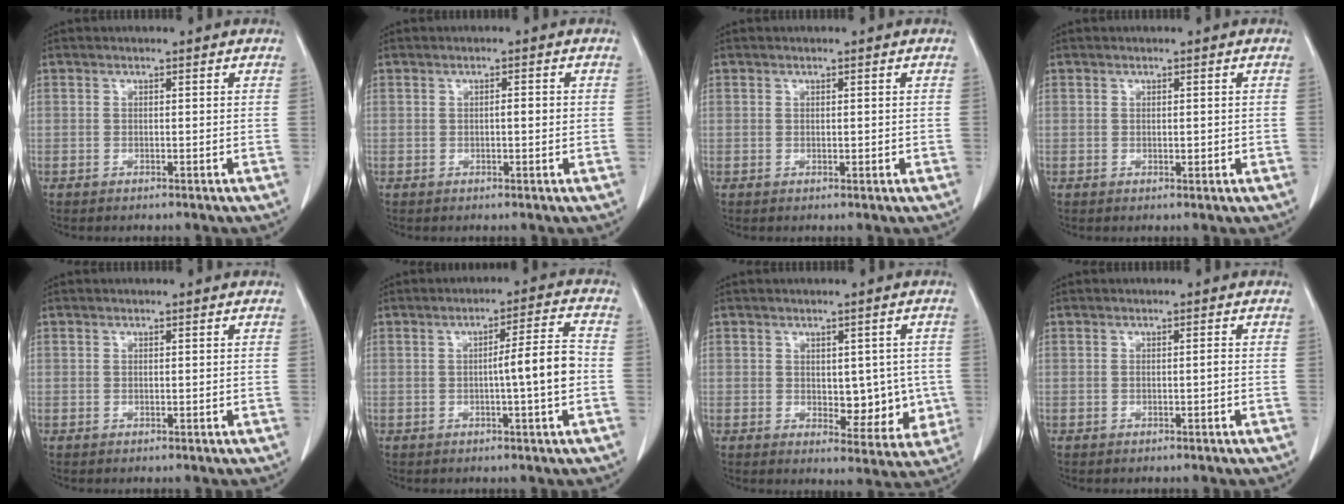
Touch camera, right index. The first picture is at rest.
{"total": 1.4, "force": [-0.1, 0.3, 1.3], "torque": [-0.020, 0.003, -0.001]}
{"total": 0.6, "force": [0.0, 0.3, 0.5], "torque": [-0.006, -0.002, 0.003]}
{"total": 0.8, "force": [0.0, 0.4, 0.7], "torque": [-0.008, -0.002, 0.001]}
{"total": 0.0}
{"total": 6.7, "force": [-1.0, -0.4, 6.6], "torque": [-0.094, 0.009, -0.016]}
{"total": 7.1, "force": [-0.2, 4.0, 5.9], "torque": [-0.054, -0.001, 0.009]}
{"total": 0.6, "force": [-0.2, 0.0, 0.5], "torque": [-0.009, 0.001, -0.004]}